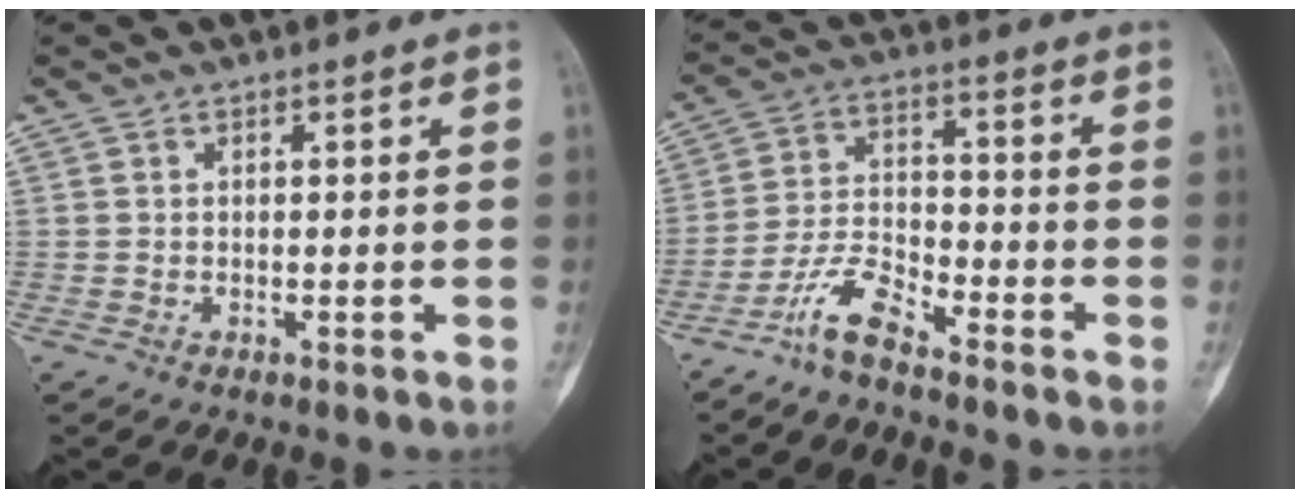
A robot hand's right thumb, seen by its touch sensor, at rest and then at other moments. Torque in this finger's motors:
{"motor_torque": [-0.05, -0.22, 0.01, 0.00, -0.07]}